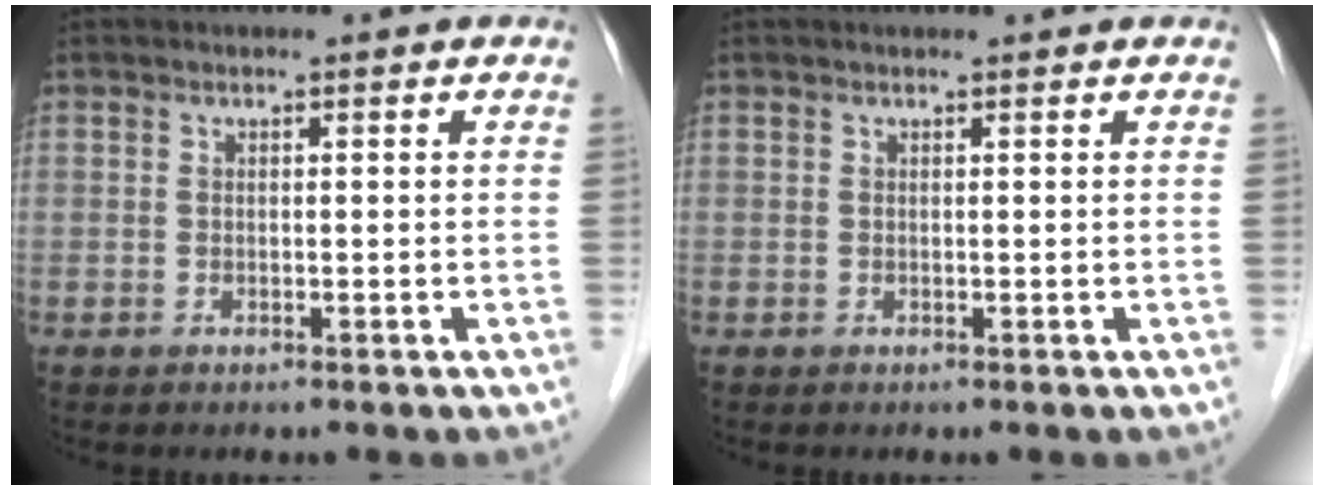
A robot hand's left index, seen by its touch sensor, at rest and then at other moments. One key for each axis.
{"total": 1.0, "fx": 1.0, "fy": 0.1, "fz": 0.2, "tx": -0.009, "ty": 0.011, "tz": 0.013}